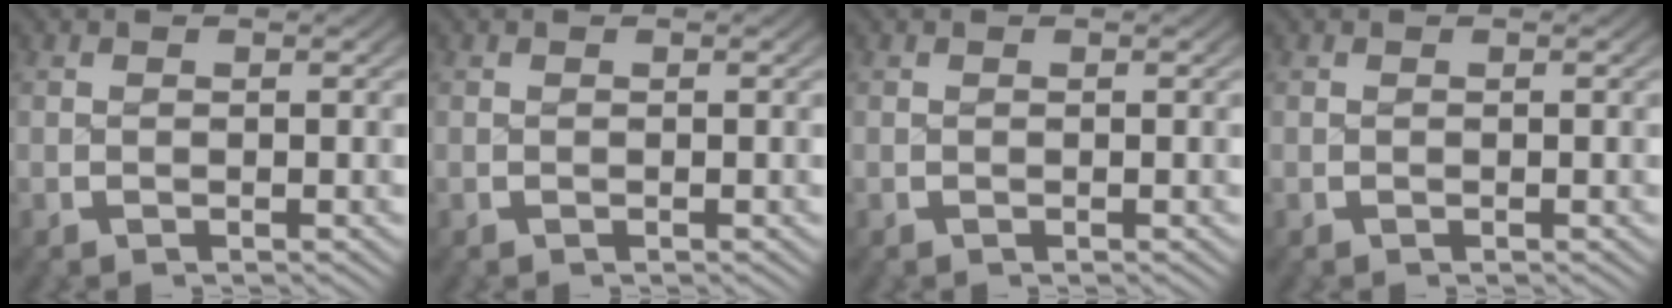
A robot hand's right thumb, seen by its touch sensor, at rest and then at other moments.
{"total": 0.0}
{"total": 0.0}
{"total": 0.0}